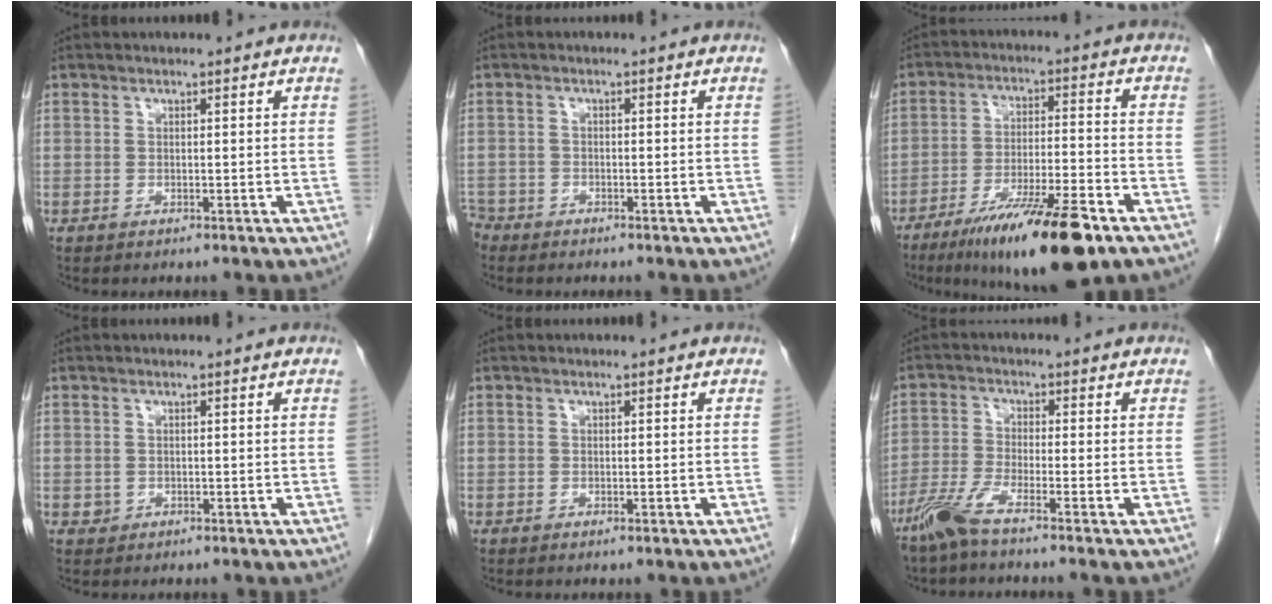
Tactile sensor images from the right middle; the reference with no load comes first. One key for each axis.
{"total": 3.1, "fx": -2.7, "fy": 1.4, "fz": 0.1, "tx": -0.006, "ty": -0.001, "tz": -0.053}
{"total": 15.7, "fx": -10.1, "fy": 1.9, "fz": 11.9, "tx": -0.184, "ty": -0.026, "tz": -0.166}
{"total": 0.8, "fx": -0.1, "fy": 0.7, "fz": 0.2, "tx": -0.002, "ty": 0.002, "tz": 0.000}
{"total": 0.0}
{"total": 4.9, "fx": -3.9, "fy": -0.4, "fz": 3.0, "tx": -0.071, "ty": -0.015, "tz": -0.088}